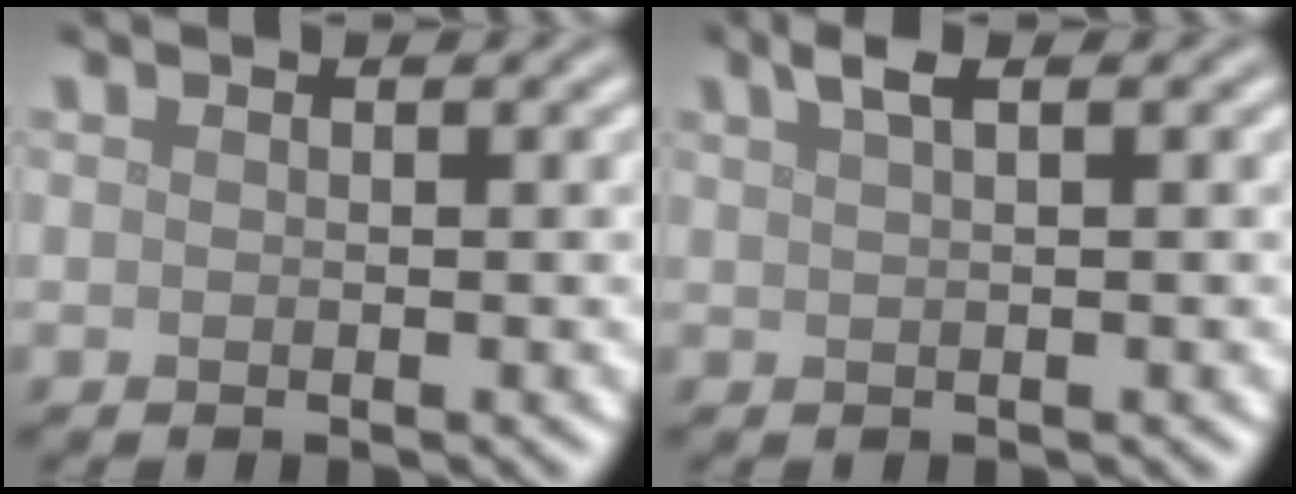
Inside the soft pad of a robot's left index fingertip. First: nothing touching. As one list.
[{"total": 2.0, "force": [1.2, 0.6, 1.5], "torque": [-0.020, 0.006, 0.018]}]